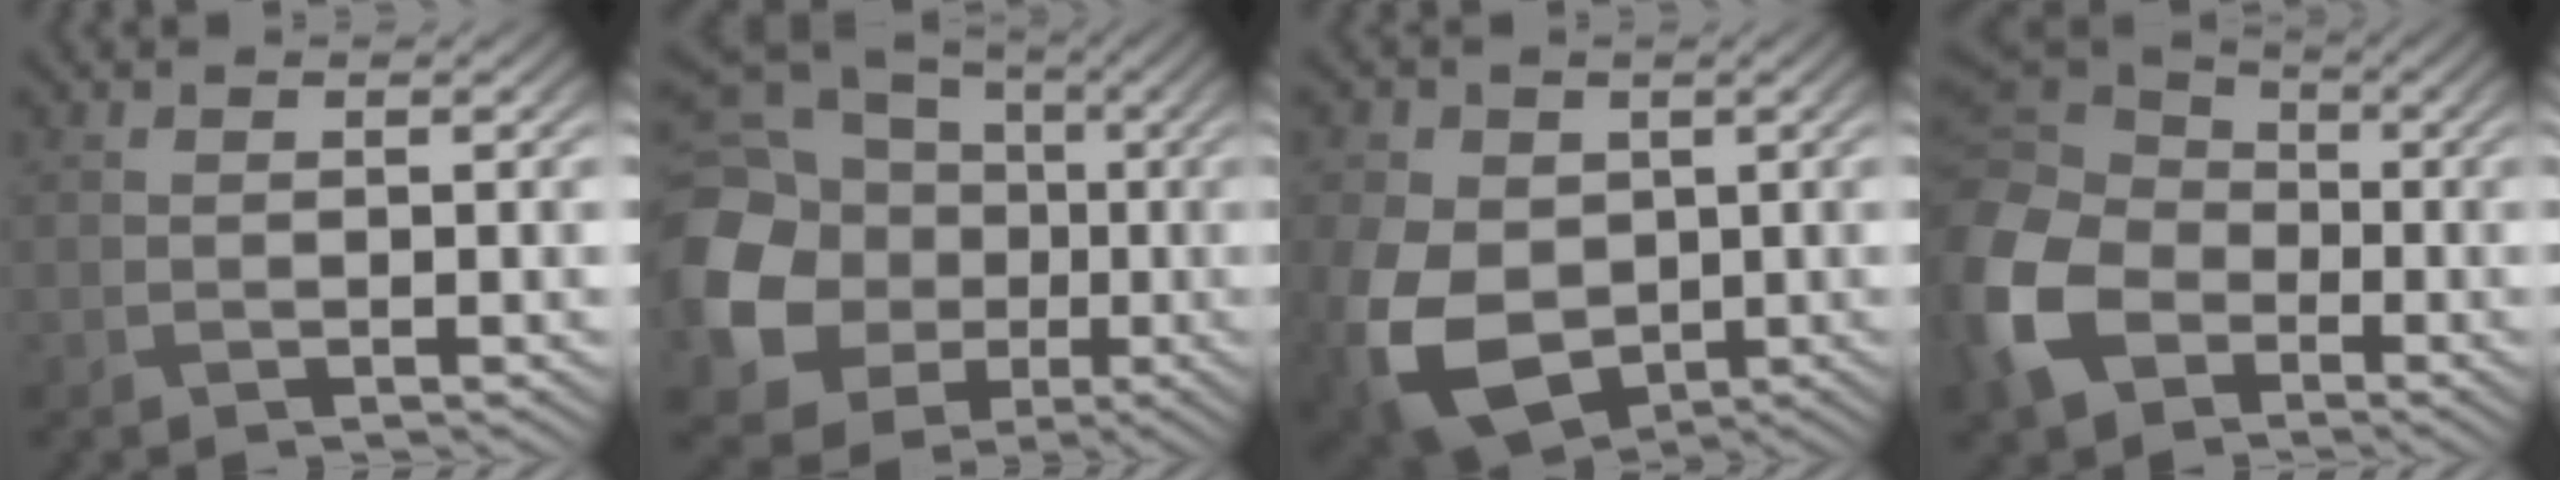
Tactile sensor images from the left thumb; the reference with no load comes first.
{"total": 19.0, "force": [-1.6, 17.1, 8.0], "torque": [-0.252, -0.038, -0.045]}
{"total": 12.9, "force": [-2.1, 9.6, 8.3], "torque": [-0.214, -0.030, -0.032]}
{"total": 14.0, "force": [-3.8, 11.0, 7.8], "torque": [-0.257, -0.041, -0.068]}